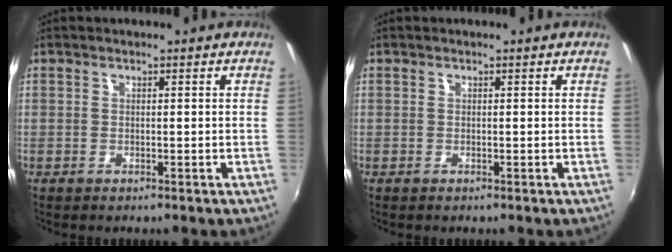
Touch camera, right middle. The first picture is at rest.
{"total": 0.0}